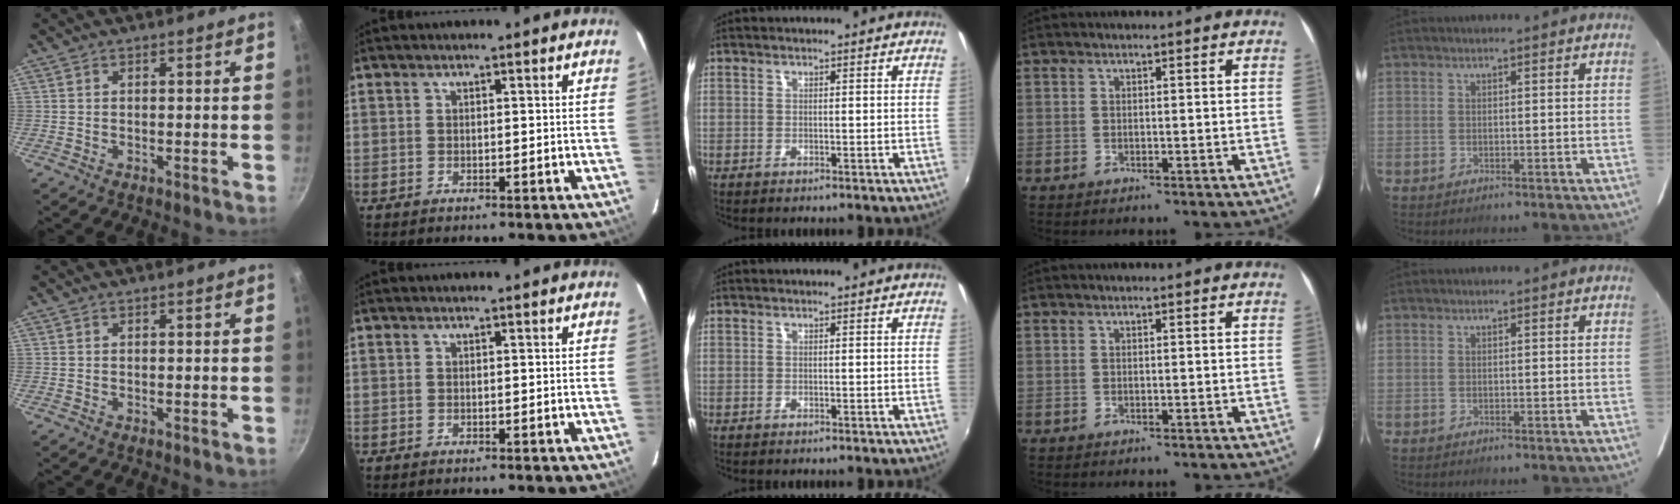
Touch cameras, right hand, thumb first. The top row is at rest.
{}